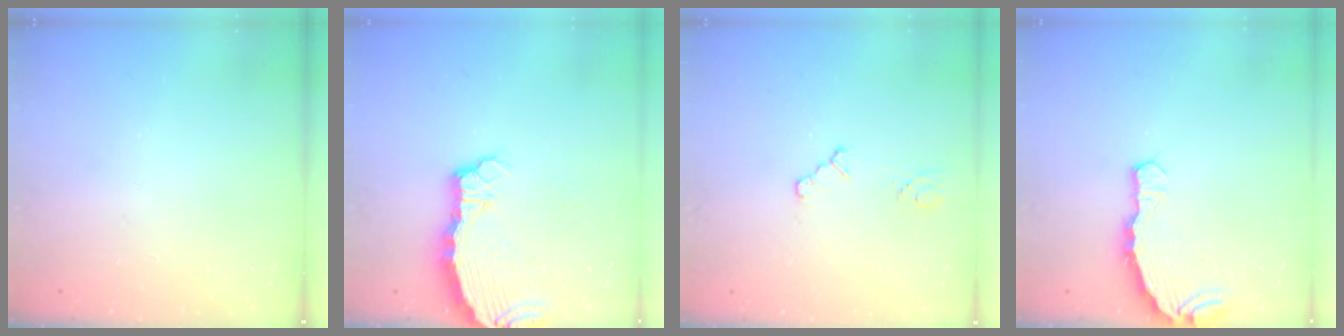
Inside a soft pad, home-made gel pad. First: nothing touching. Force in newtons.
{"total": 4.1, "press": 4.1, "slide": 0.5}
{"total": 2.6, "press": 2.6, "slide": 0.4}
{"total": 5.7, "press": 5.7, "slide": 0.6}